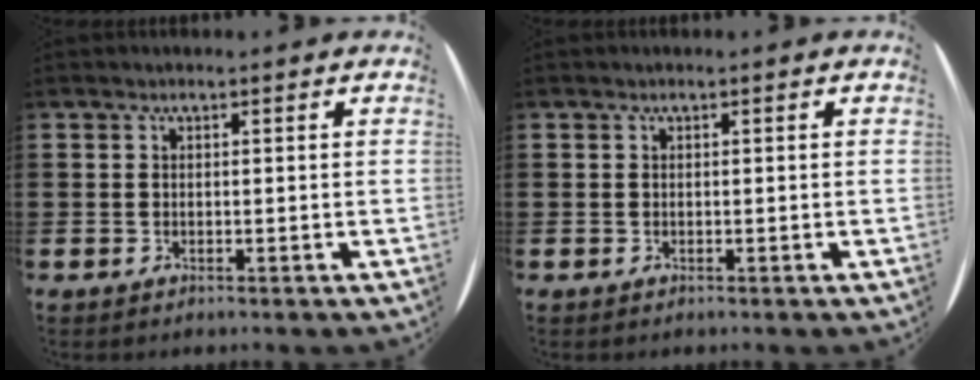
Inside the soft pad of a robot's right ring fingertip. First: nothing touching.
{"total": 0.0}